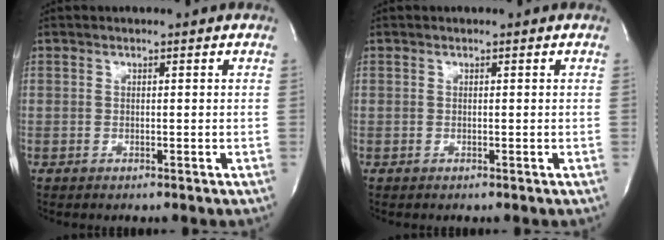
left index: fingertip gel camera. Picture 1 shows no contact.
{"total": 0.0}